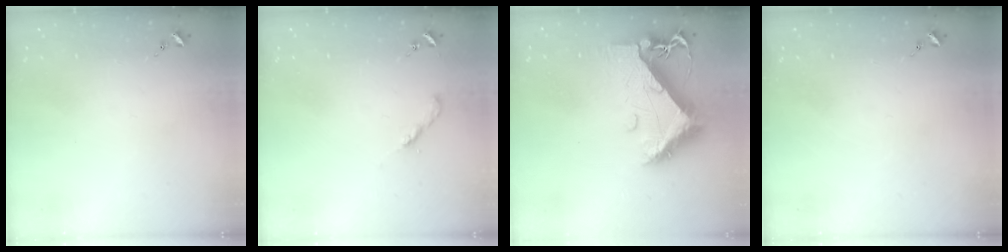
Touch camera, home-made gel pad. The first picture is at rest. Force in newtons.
{"total": 2.0, "press": 2.0, "slide": 0.2}
{"total": 11.3, "press": 11.3, "slide": 1.2}
{"total": 0.0}